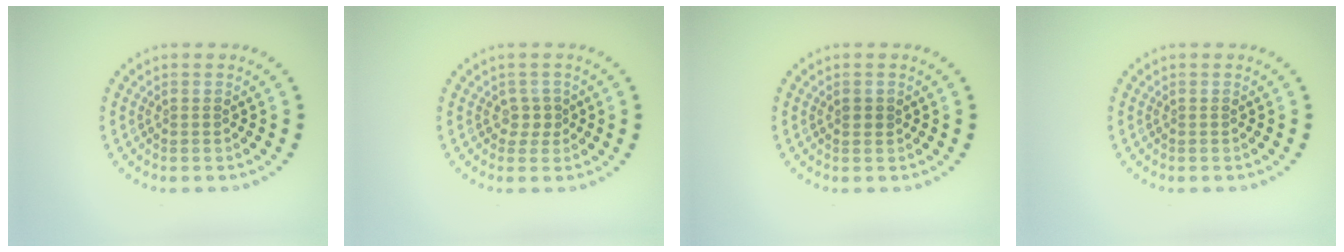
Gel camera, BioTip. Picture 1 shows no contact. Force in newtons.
{"total": 1.4, "press": 1.1, "slide": 0.9}
{"total": 0.8, "press": 0.8, "slide": 0.2}
{"total": 0.0}